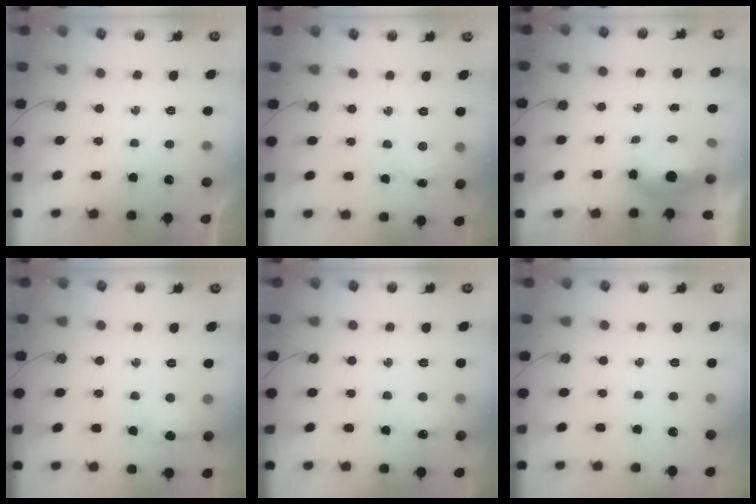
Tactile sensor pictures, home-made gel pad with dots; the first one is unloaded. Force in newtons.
{"total": 2.9, "press": 2.9, "slide": 0.5}
{"total": 6.4, "press": 6.3, "slide": 1.3}
{"total": 8.6, "press": 8.5, "slide": 0.8}
{"total": 7.0, "press": 7.0, "slide": 0.8}
{"total": 0.0}